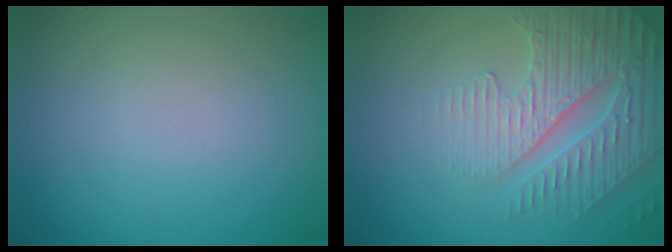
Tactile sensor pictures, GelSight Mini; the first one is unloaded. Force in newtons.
{"total": 4.5, "press": 4.3, "slide": 1.2}